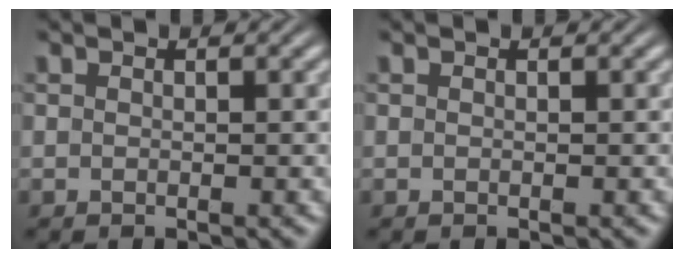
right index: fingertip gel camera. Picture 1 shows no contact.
{"total": 0.0}